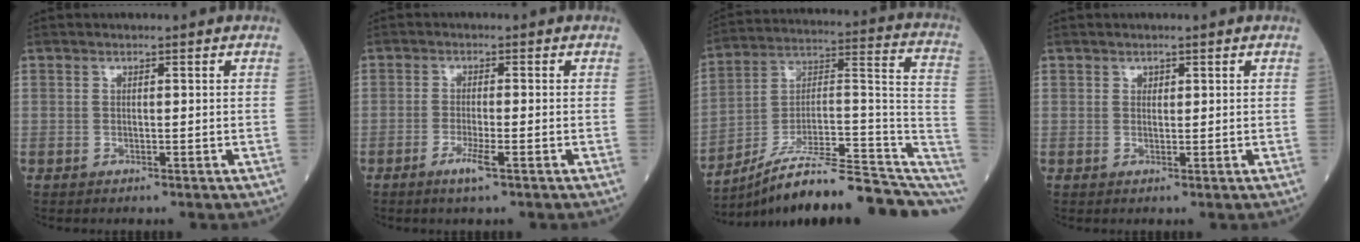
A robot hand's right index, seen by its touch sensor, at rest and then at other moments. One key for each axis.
{"total": 3.1, "fx": -1.7, "fy": 0.0, "fz": 2.6, "tx": -0.050, "ty": -0.006, "tz": -0.034}
{"total": 21.2, "fx": -16.0, "fy": 3.2, "fz": 13.5, "tx": -0.139, "ty": 0.052, "tz": -0.246}
{"total": 0.7, "fx": 0.4, "fy": 0.5, "fz": 0.2, "tx": 0.002, "ty": -0.003, "tz": 0.005}